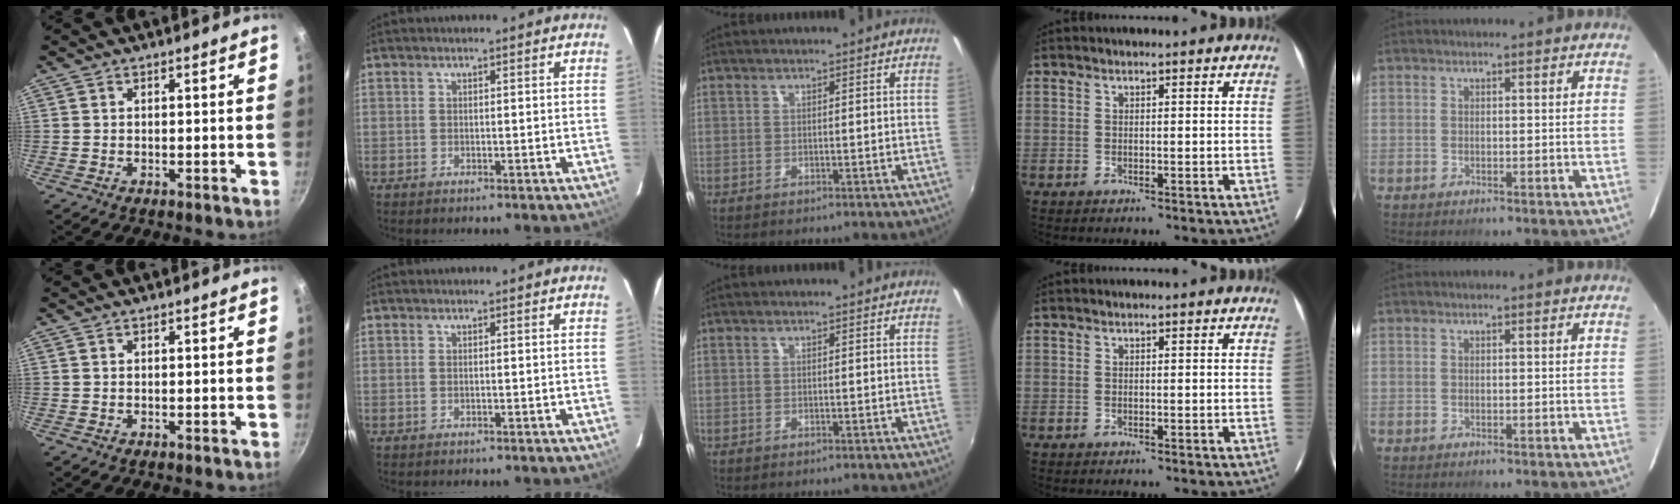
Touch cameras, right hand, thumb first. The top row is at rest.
{}